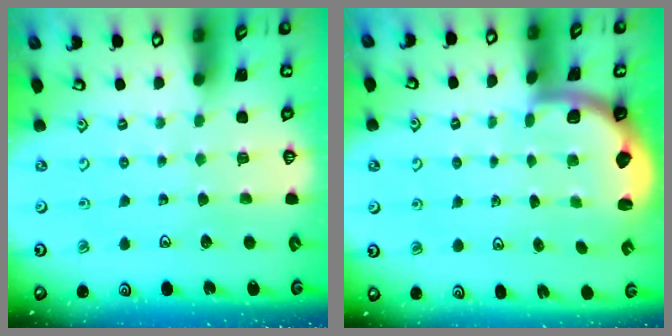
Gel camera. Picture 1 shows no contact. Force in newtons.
{"total": 1.9, "press": 1.8, "slide": 0.5}